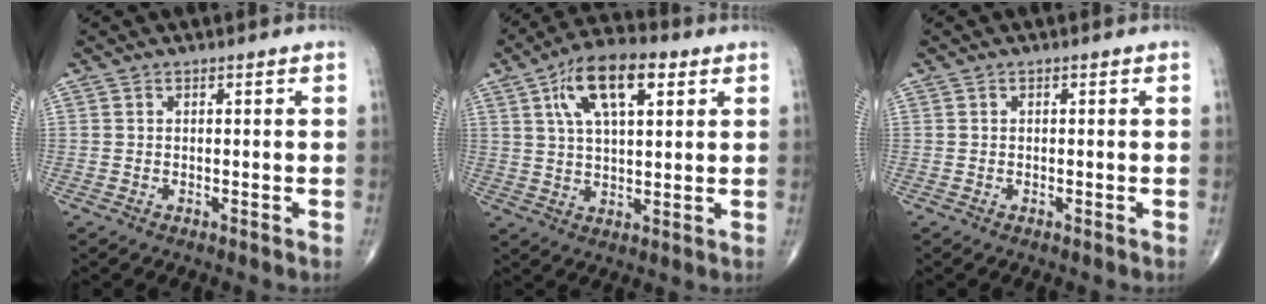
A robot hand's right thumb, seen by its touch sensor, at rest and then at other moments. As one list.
[{"total": 13.3, "force": [5.4, 5.9, 10.6], "torque": [-0.174, 0.004, 0.088]}, {"total": 0.0}]